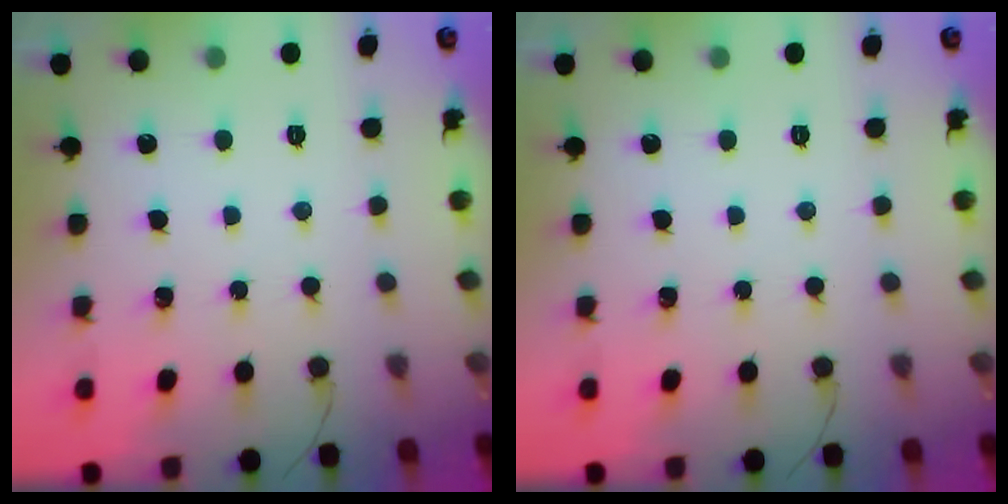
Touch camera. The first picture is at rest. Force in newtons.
{"total": 0.0}